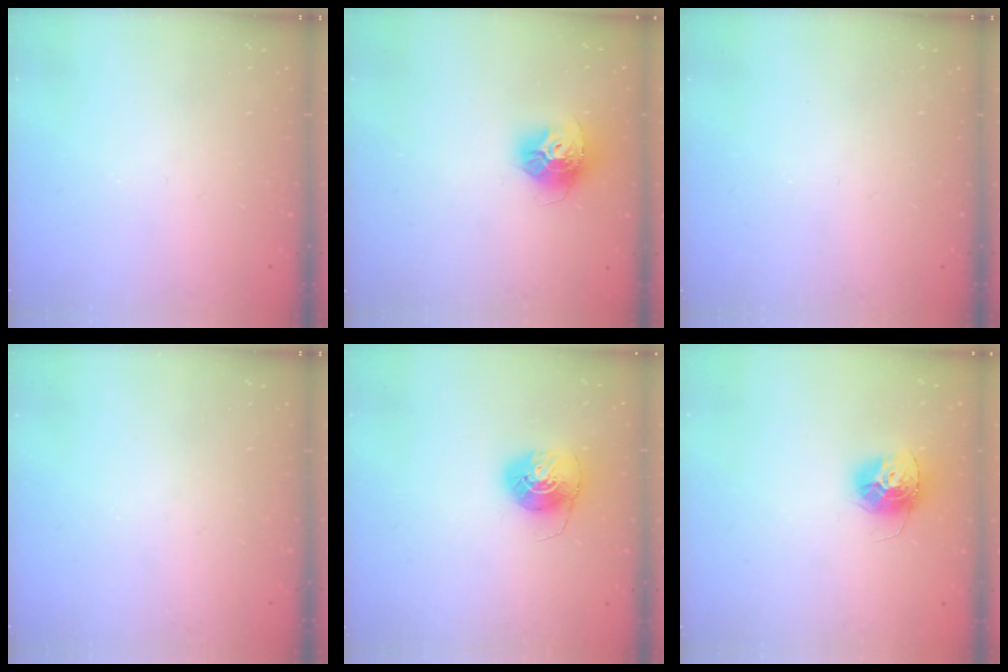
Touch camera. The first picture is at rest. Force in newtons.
{"total": 12.8, "press": 12.8, "slide": 1.1}
{"total": 0.0}
{"total": 0.0}
{"total": 8.1, "press": 8.1, "slide": 0.5}
{"total": 13.4, "press": 13.4, "slide": 1.2}